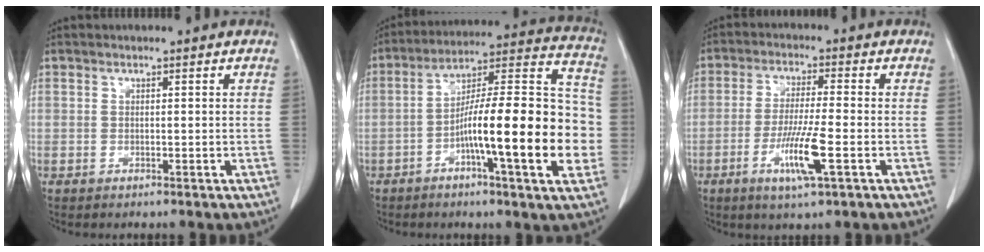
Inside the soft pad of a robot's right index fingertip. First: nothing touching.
{"total": 20.8, "force": [-4.8, 2.6, 20.1], "torque": [-0.269, 0.022, -0.074]}
{"total": 8.1, "force": [-3.1, 0.1, 7.5], "torque": [-0.146, -0.015, -0.057]}